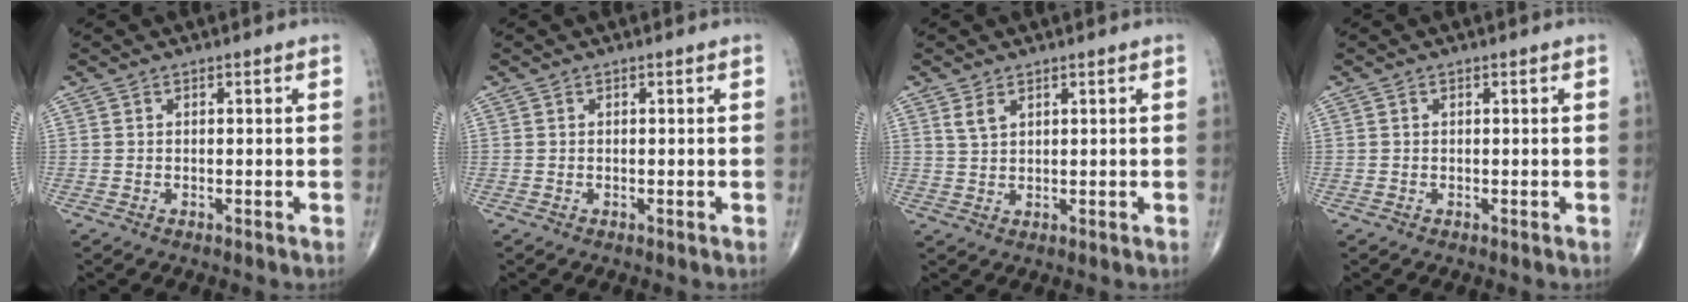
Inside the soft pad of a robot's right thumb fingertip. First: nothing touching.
{"total": 0.0}
{"total": 2.6, "force": [1.5, 1.4, 1.6], "torque": [-0.031, -0.002, 0.035]}
{"total": 0.0}